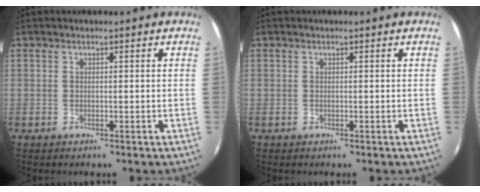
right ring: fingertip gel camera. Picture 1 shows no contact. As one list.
[{"total": 0.0}]